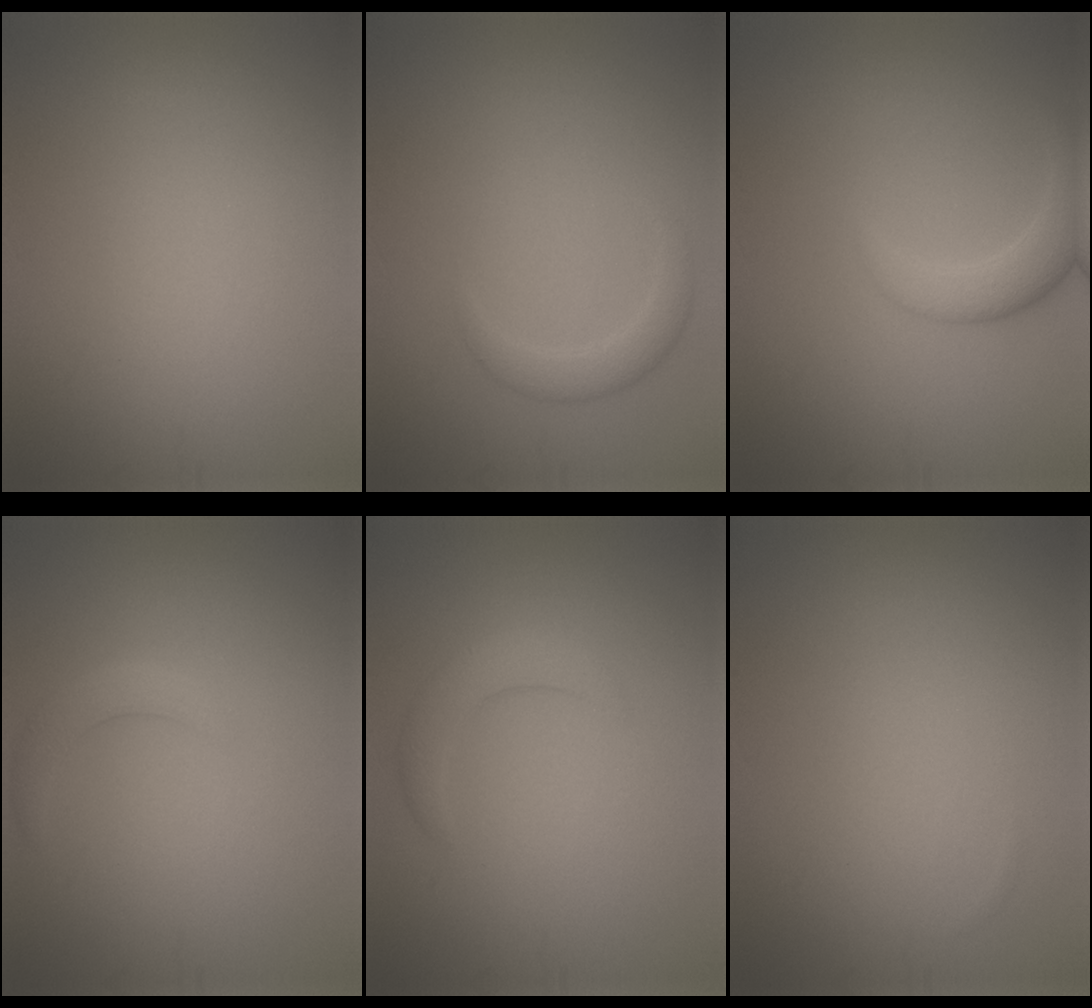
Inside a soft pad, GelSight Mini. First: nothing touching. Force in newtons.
{"total": 1.8, "press": 1.8, "slide": 0.1}
{"total": 3.1, "press": 3.1, "slide": 0.3}
{"total": 2.0, "press": 2.0, "slide": 0.1}
{"total": 2.5, "press": 2.5, "slide": 0.2}
{"total": 0.0}